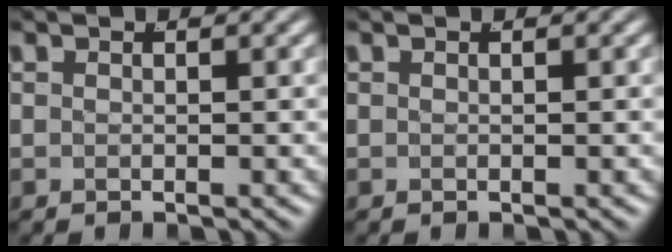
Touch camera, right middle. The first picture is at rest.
{"total": 0.0}